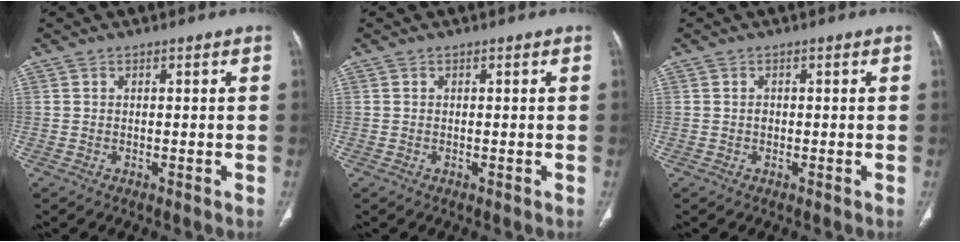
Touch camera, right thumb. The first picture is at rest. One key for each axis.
{"total": 0.0}
{"total": 0.8, "fx": -0.1, "fy": 0.7, "fz": 0.4, "tx": -0.005, "ty": 0.003, "tz": -0.002}